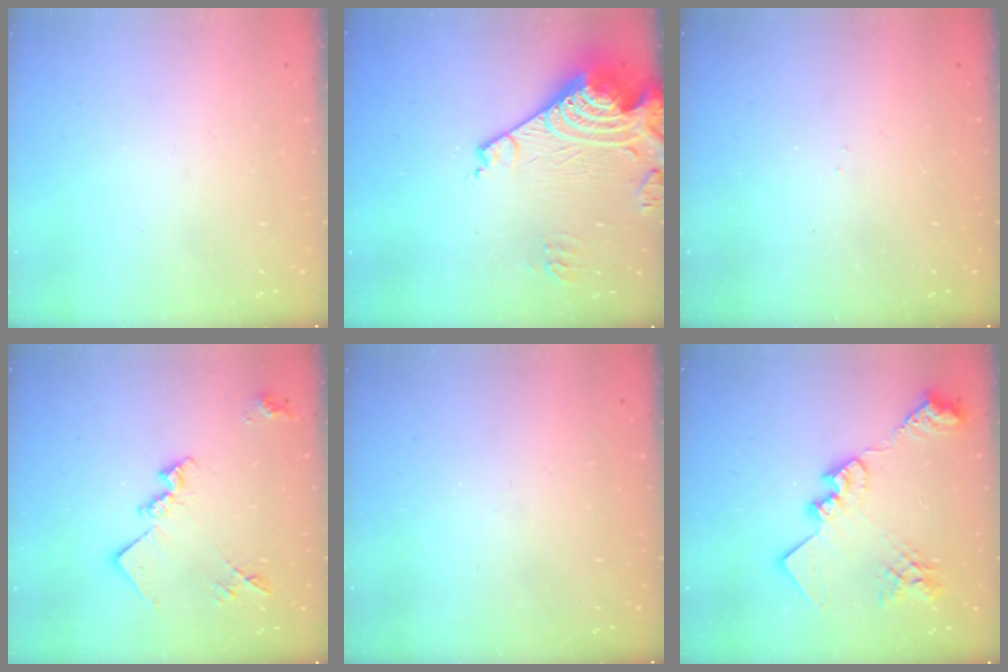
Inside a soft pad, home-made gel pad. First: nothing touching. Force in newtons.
{"total": 18.8, "press": 18.7, "slide": 2.2}
{"total": 3.1, "press": 3.0, "slide": 0.6}
{"total": 14.6, "press": 14.5, "slide": 0.6}
{"total": 4.4, "press": 4.4, "slide": 0.6}
{"total": 21.9, "press": 21.8, "slide": 2.0}